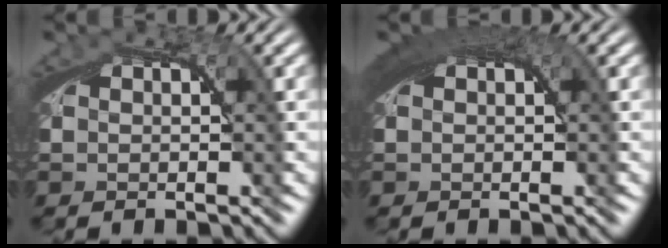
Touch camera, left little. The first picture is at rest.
{"total": 3.7, "force": [1.6, 1.3, 3.1], "torque": [-0.043, 0.013, 0.022]}